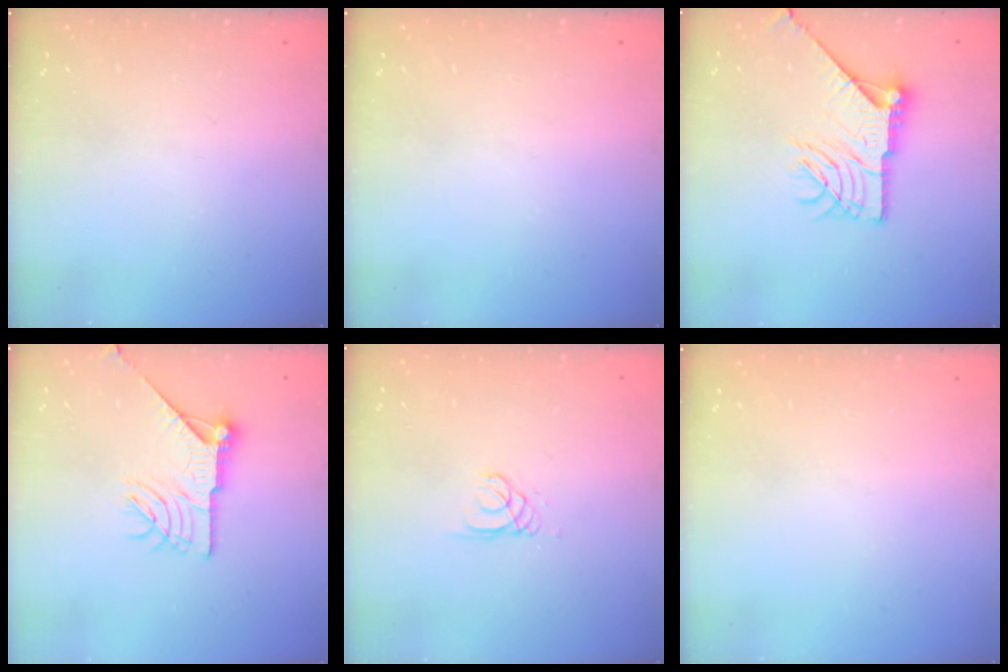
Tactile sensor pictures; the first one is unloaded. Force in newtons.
{"total": 0.0}
{"total": 16.6, "press": 16.6, "slide": 0.7}
{"total": 12.6, "press": 12.6, "slide": 0.4}
{"total": 0.8, "press": 0.8, "slide": 0.1}
{"total": 0.0}